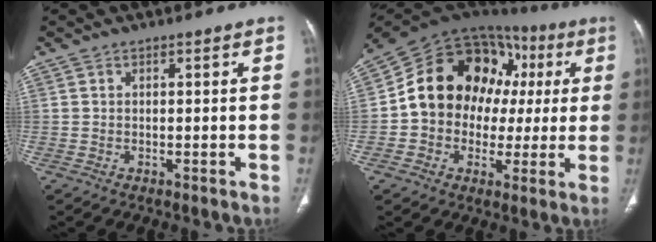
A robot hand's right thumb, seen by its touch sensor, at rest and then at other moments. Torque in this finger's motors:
{"motor_torque": [2.23, 2.78, 1.04, -0.64, 0.12]}